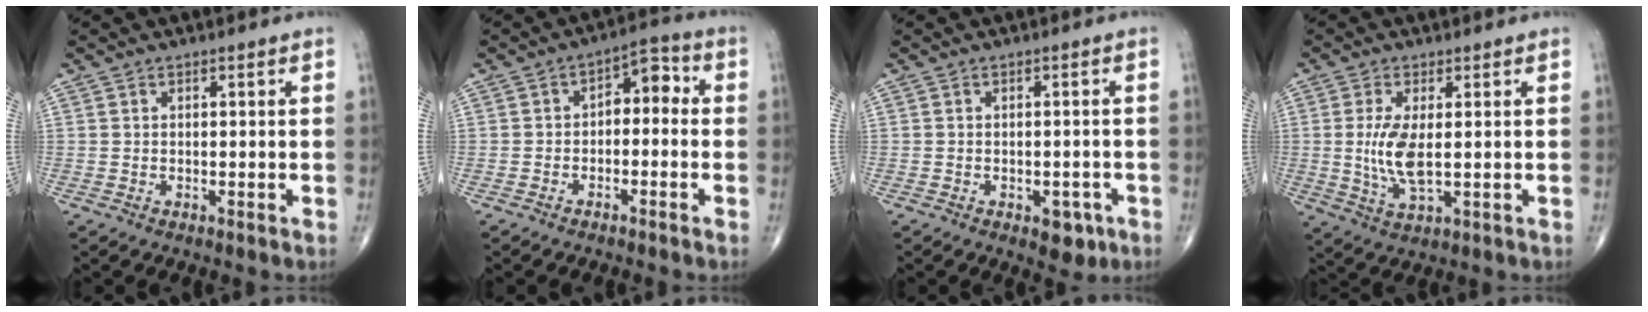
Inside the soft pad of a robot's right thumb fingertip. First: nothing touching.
{"total": 5.6, "force": [-0.6, 3.5, 4.4], "torque": [-0.036, 0.041, -0.019]}
{"total": 4.1, "force": [-1.9, 2.4, 2.7], "torque": [-0.012, 0.008, -0.019]}
{"total": 7.4, "force": [0.3, 2.7, 6.9], "torque": [-0.149, -0.015, 0.011]}